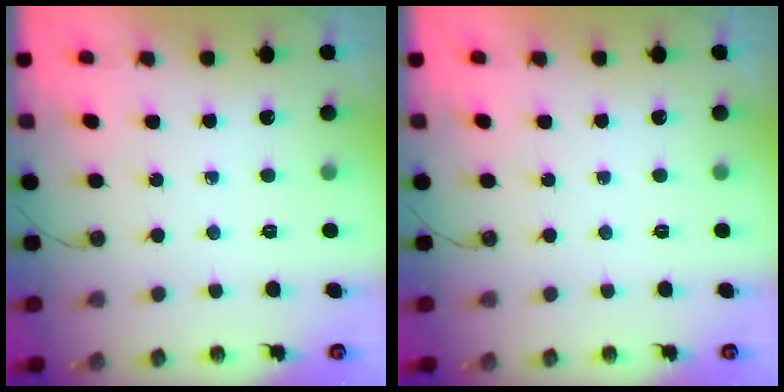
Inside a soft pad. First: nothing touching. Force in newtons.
{"total": 0.0}